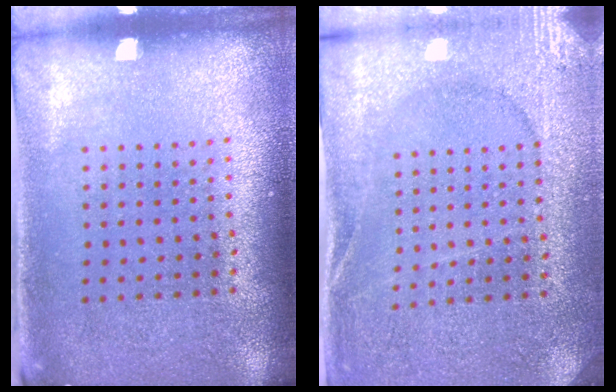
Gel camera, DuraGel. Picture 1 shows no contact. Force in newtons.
{"total": 2.7, "press": 2.7, "slide": 0.2}